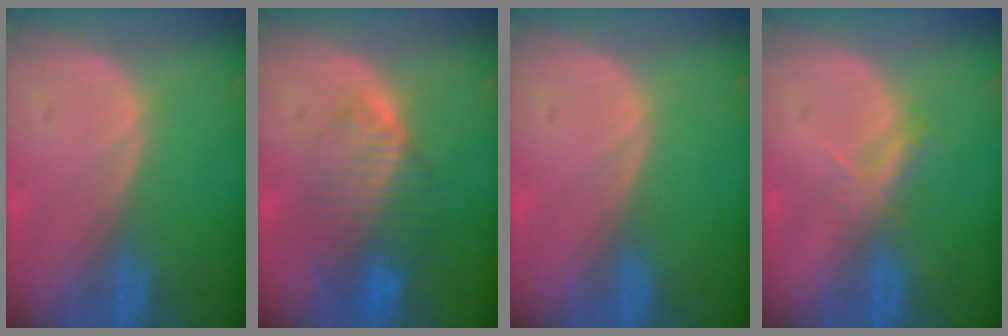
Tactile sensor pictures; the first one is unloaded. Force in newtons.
{"total": 8.4, "press": 7.1, "slide": 4.4}
{"total": 0.0}
{"total": 2.3, "press": 2.1, "slide": 0.9}